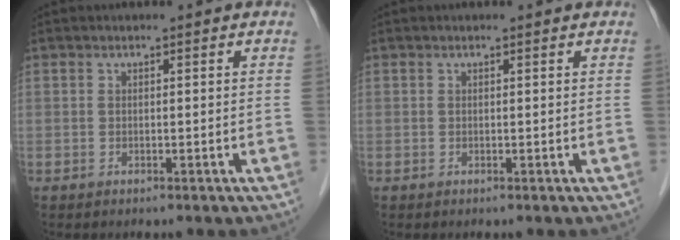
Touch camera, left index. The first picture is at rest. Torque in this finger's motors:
{"motor_torque": [0.15, -0.09, 0.05, 0.01]}